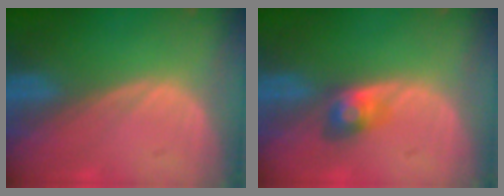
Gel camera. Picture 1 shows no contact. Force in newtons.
{"total": 2.9, "press": 2.9, "slide": 0.0}